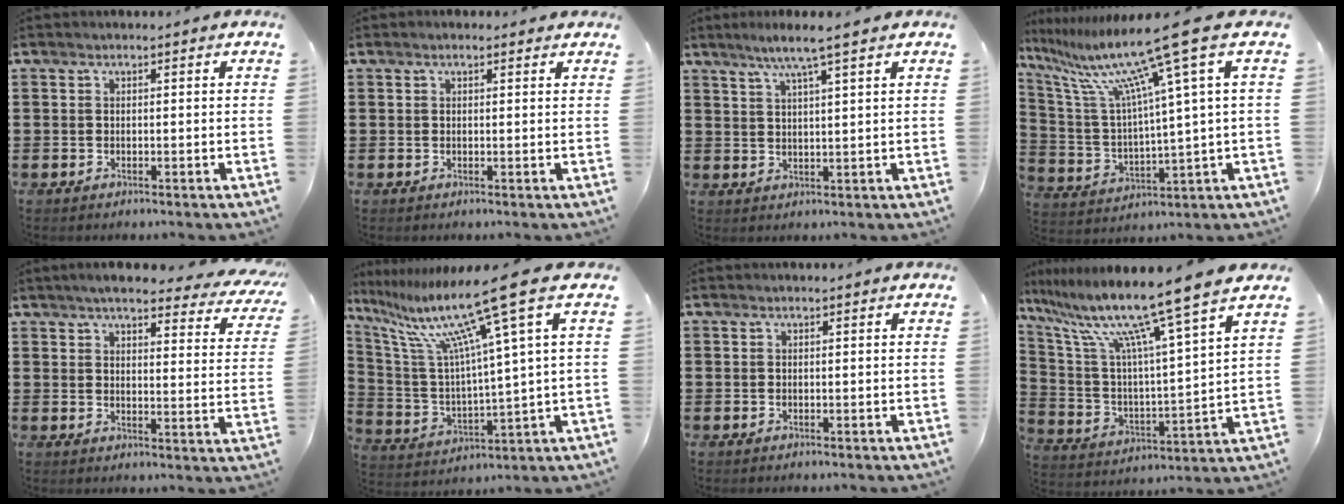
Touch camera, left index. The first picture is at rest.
{"total": 0.6, "force": [0.4, 0.4, 0.3], "torque": [-0.008, 0.007, 0.006]}
{"total": 4.8, "force": [3.4, -0.5, 3.4], "torque": [-0.073, 0.000, 0.057]}
{"total": 15.0, "force": [9.4, -0.3, 11.8], "torque": [-0.270, -0.054, 0.140]}
{"total": 5.6, "force": [4.9, 0.6, 2.7], "torque": [-0.063, -0.022, 0.082]}
{"total": 16.0, "force": [9.6, 0.7, 12.8], "torque": [-0.280, -0.054, 0.145]}
{"total": 0.0}
{"total": 12.7, "force": [9.9, -0.8, 7.9], "torque": [-0.191, -0.064, 0.157]}